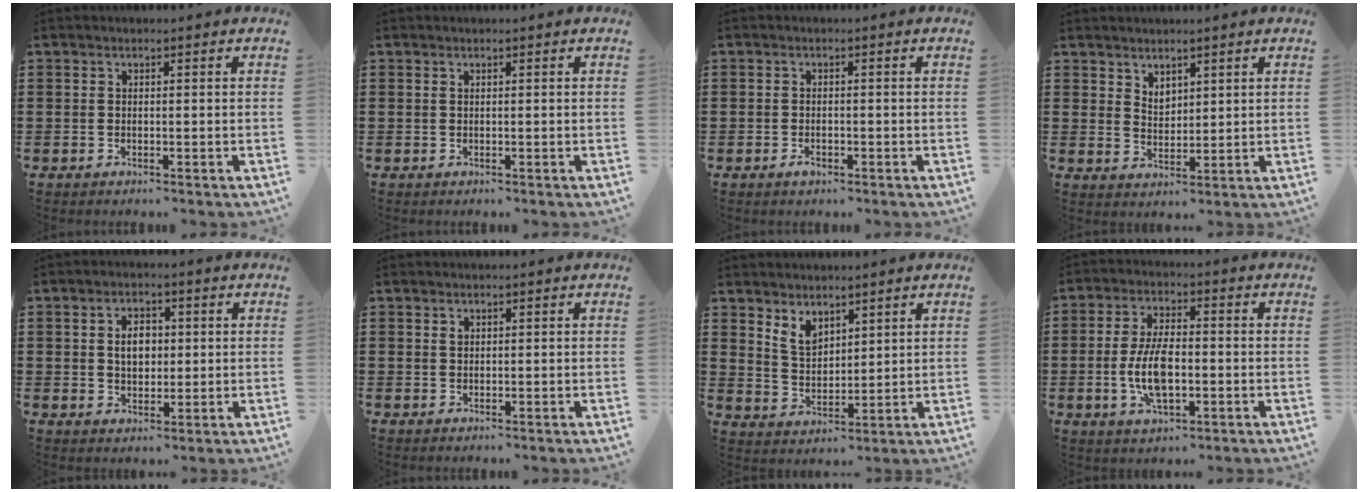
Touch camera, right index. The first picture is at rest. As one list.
[{"total": 0.0}, {"total": 1.3, "force": [-0.6, 0.5, 1.0], "torque": [-0.021, -0.005, -0.010]}, {"total": 2.6, "force": [2.2, 1.4, 0.3], "torque": [-0.011, 0.002, 0.042]}, {"total": 4.3, "force": [0.5, 2.9, 3.2], "torque": [-0.054, 0.007, 0.003]}, {"total": 0.7, "force": [0.3, 0.5, 0.2], "torque": [-0.007, 0.001, 0.007]}, {"total": 4.3, "force": [3.3, 2.3, 1.6], "torque": [-0.043, -0.001, 0.063]}, {"total": 8.0, "force": [-1.4, 3.4, 7.1], "torque": [-0.158, -0.004, -0.029]}]